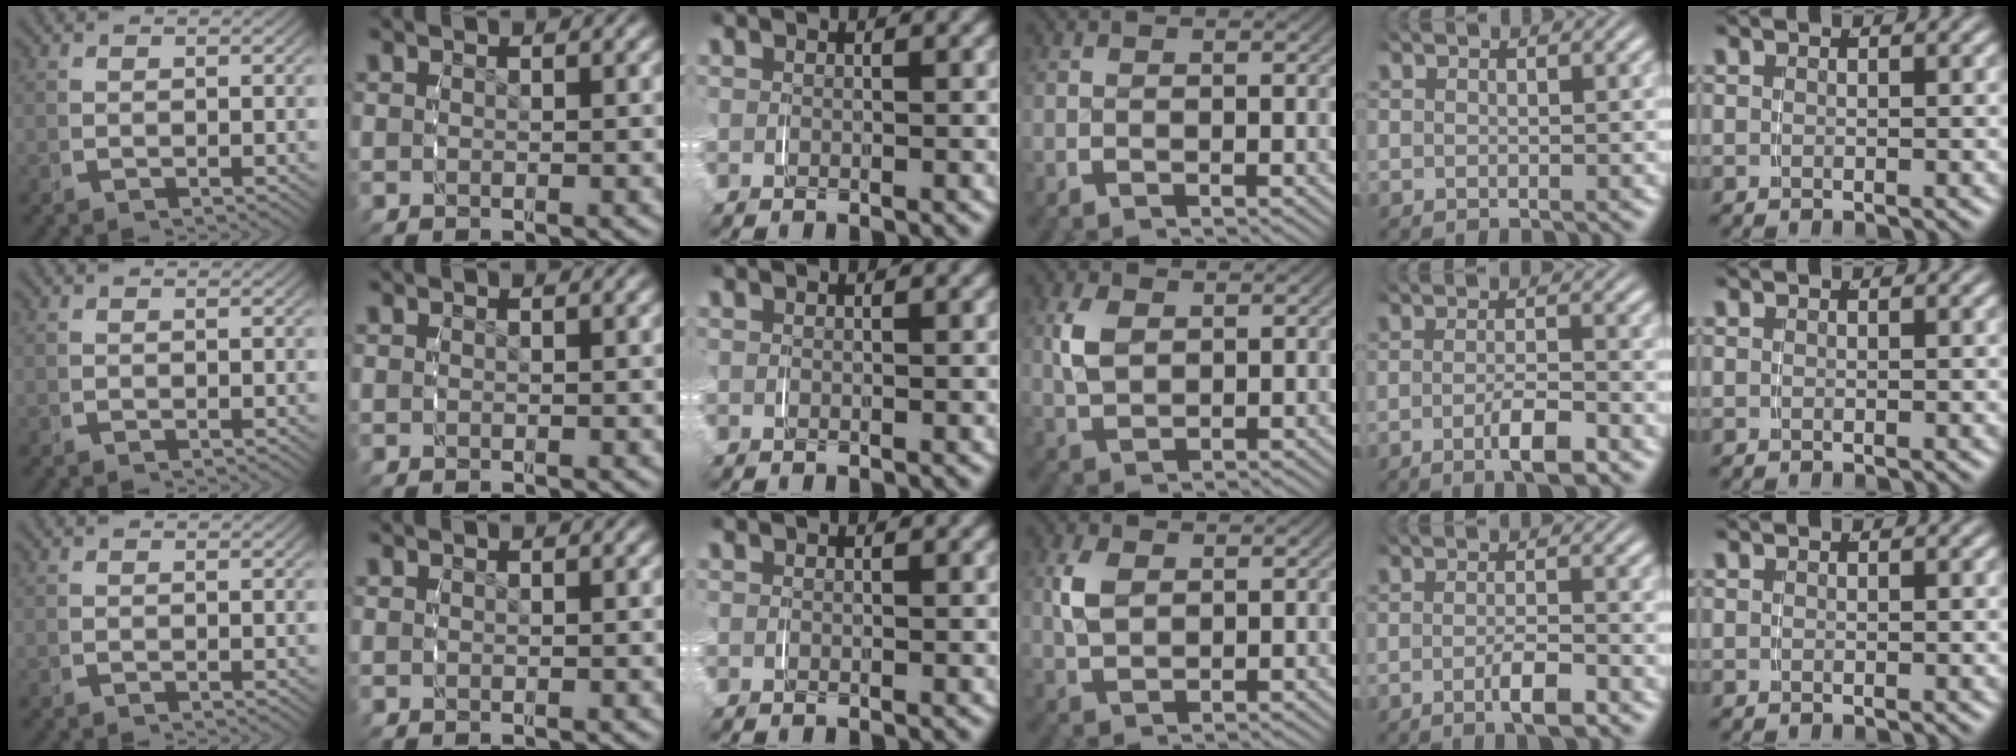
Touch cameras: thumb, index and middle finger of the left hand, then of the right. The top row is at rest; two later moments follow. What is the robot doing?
{"motion": "grasp_and_lifting", "object": "lipstick"}